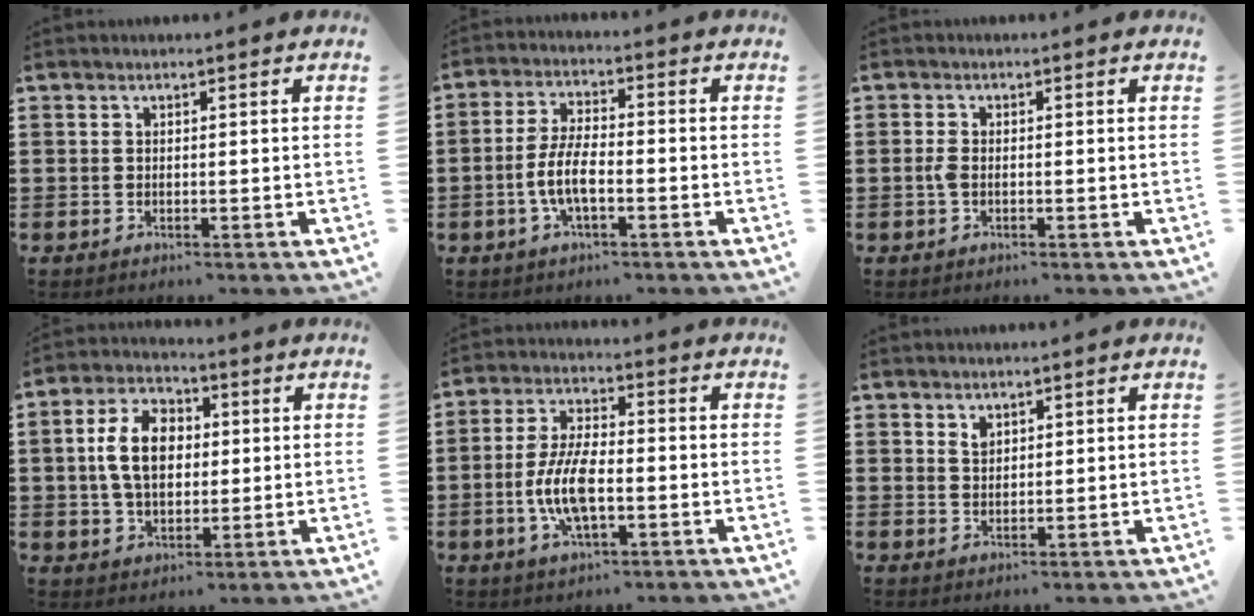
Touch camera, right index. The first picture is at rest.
{"total": 6.3, "force": [-2.0, 2.0, 5.6], "torque": [-0.137, -0.011, -0.046]}
{"total": 1.6, "force": [-0.5, 0.7, 1.3], "torque": [-0.033, -0.001, -0.012]}
{"total": 8.9, "force": [0.6, 5.8, 6.8], "torque": [-0.153, 0.011, 0.004]}
{"total": 8.7, "force": [-2.1, 3.4, 7.7], "torque": [-0.179, -0.009, -0.045]}
{"total": 1.7, "force": [1.3, 0.9, 0.6], "torque": [-0.006, -0.001, 0.022]}